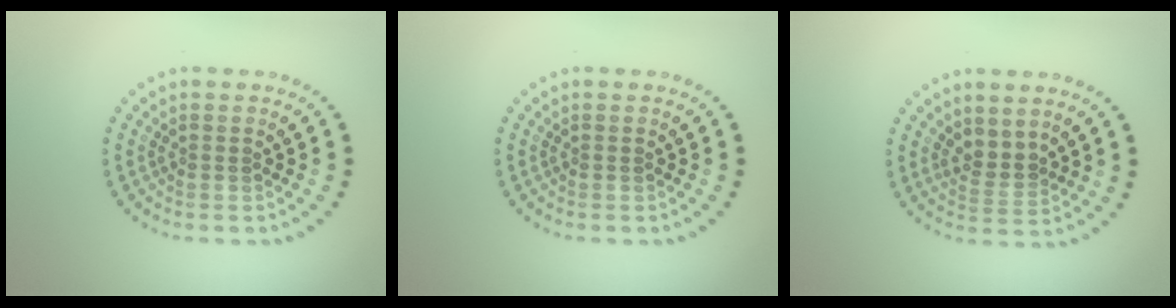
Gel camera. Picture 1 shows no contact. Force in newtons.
{"total": 0.0}
{"total": 2.0, "press": 1.6, "slide": 1.1}